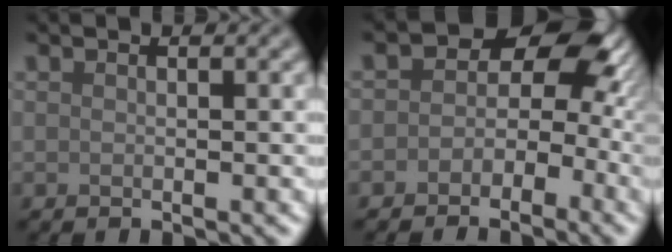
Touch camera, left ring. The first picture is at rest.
{"total": 5.1, "force": [-1.3, 3.9, 3.0], "torque": [-0.022, 0.009, -0.040]}